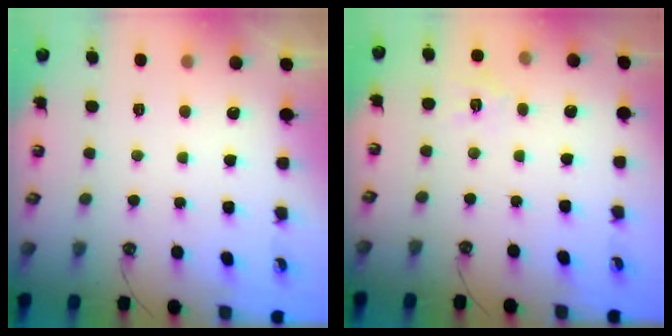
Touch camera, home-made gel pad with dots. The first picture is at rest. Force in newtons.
{"total": 6.3, "press": 6.3, "slide": 0.8}